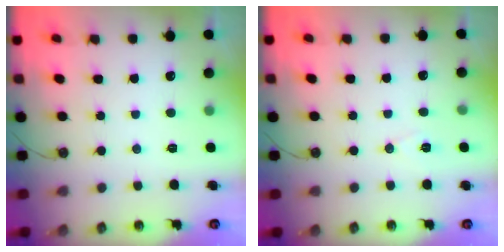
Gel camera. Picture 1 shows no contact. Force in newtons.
{"total": 6.0, "press": 3.8, "slide": 4.6}